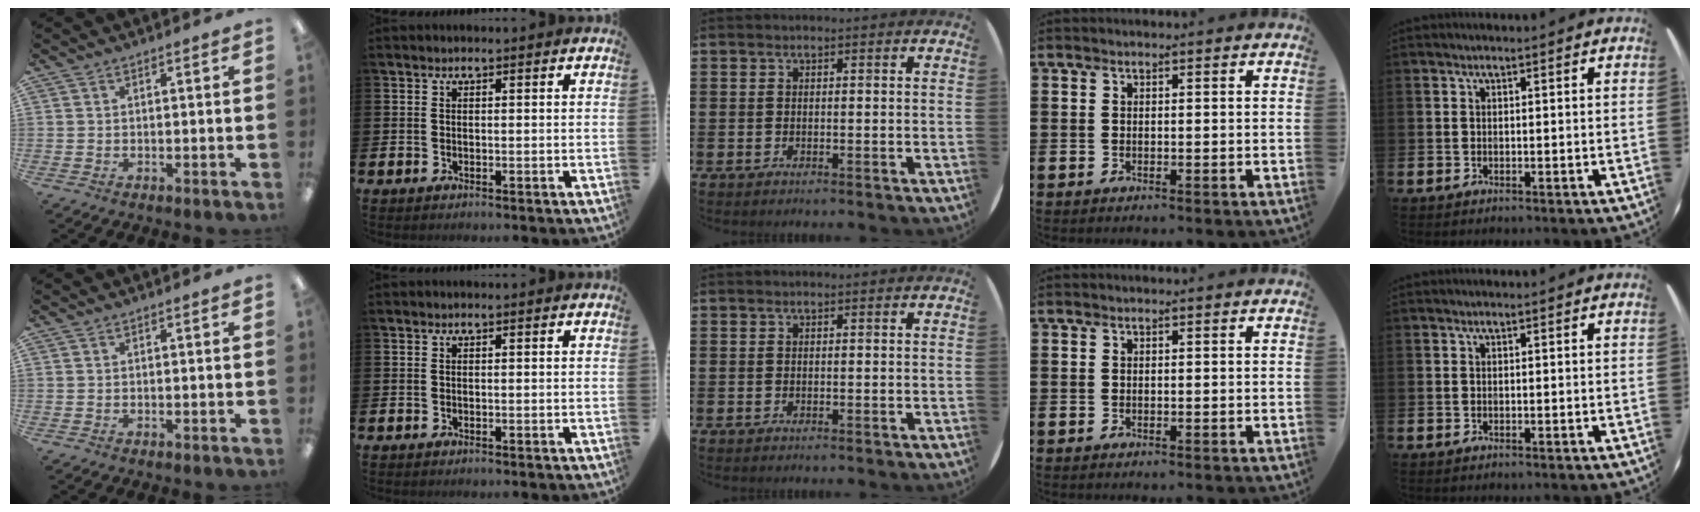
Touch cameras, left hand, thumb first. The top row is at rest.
{}